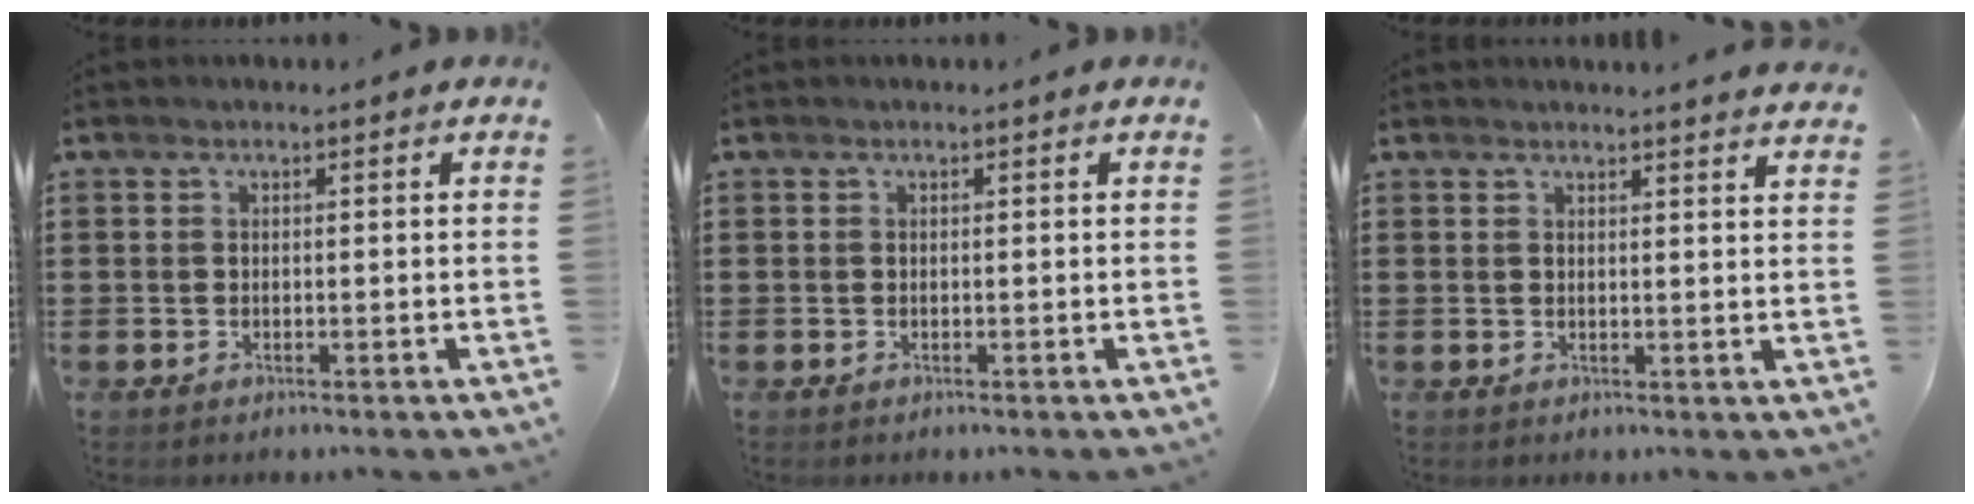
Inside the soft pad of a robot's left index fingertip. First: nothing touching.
{"total": 0.0}
{"total": 2.1, "force": [2.0, -0.4, 0.4], "torque": [-0.011, -0.005, 0.038]}